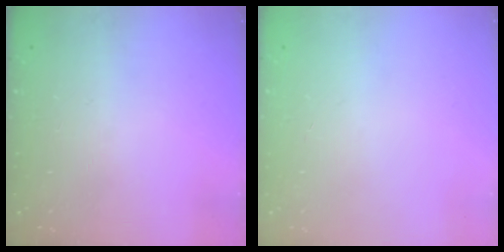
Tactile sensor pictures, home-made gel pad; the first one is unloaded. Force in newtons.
{"total": 0.0}